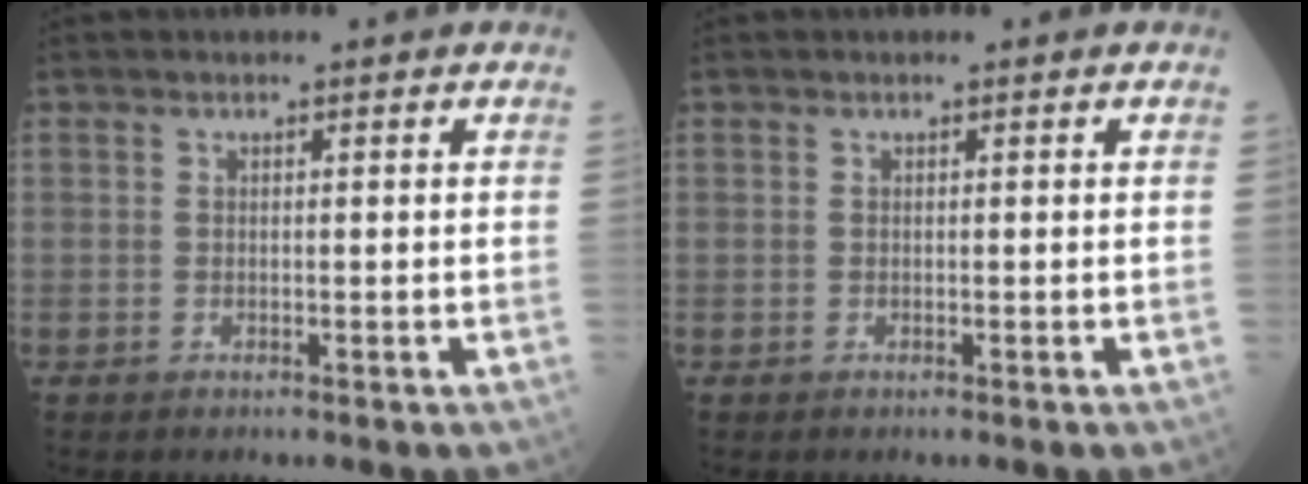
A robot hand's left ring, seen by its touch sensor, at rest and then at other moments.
{"total": 0.0}